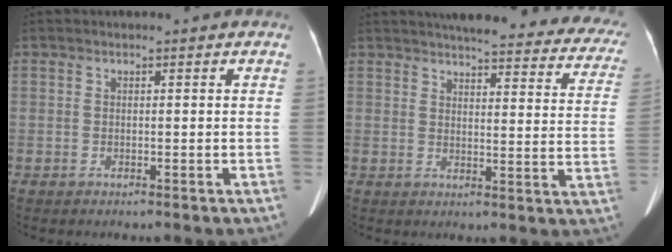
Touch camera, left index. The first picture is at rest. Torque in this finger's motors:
{"motor_torque": [0.06, -1.36, 0.00, 0.03]}